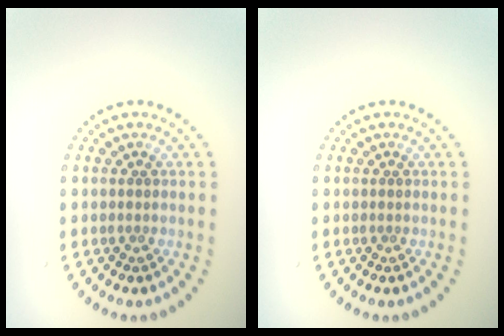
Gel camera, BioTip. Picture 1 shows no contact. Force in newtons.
{"total": 0.0}